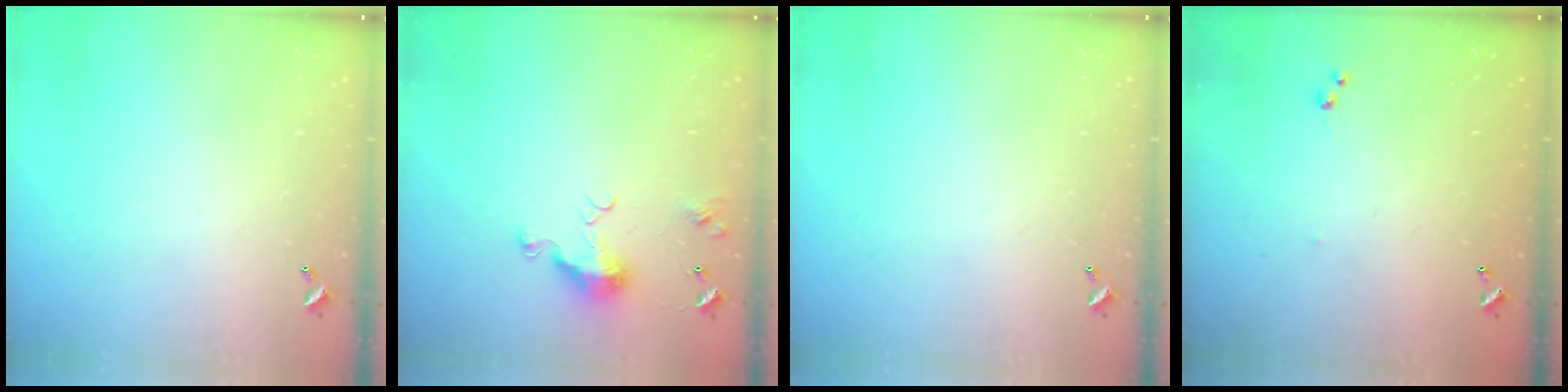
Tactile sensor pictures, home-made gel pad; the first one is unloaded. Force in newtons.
{"total": 6.6, "press": 6.5, "slide": 1.0}
{"total": 0.0}
{"total": 4.8, "press": 4.7, "slide": 0.4}